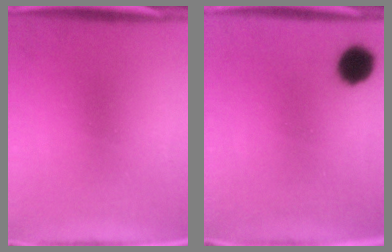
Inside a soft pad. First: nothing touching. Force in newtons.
{"total": 6.8}